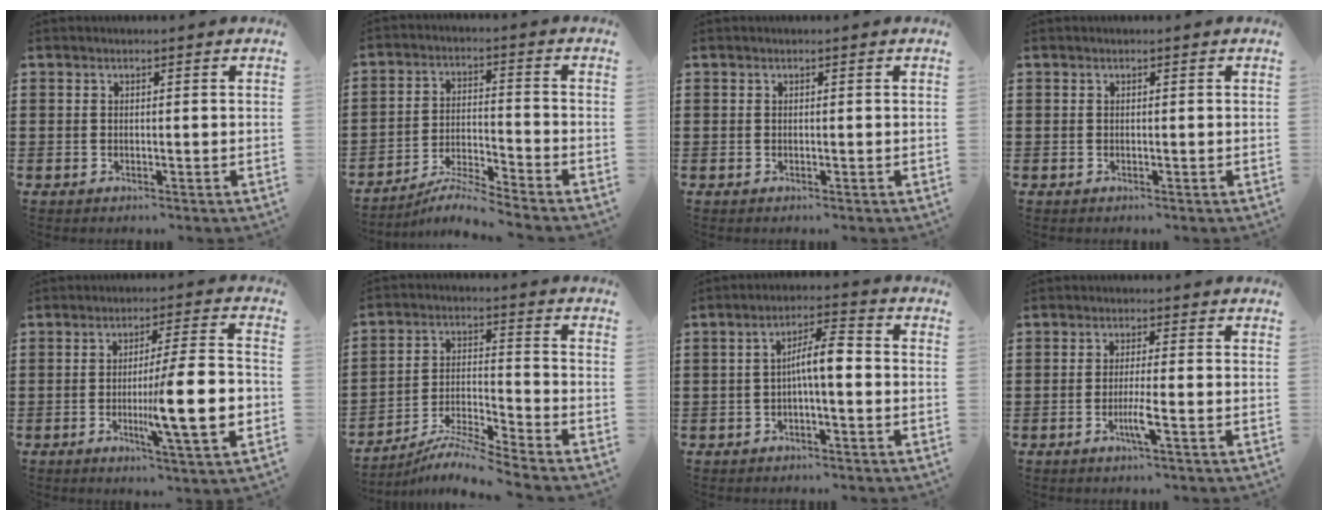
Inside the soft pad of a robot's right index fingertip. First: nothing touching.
{"total": 5.4, "force": [-5.2, -0.3, 1.5], "torque": [-0.035, -0.007, -0.103]}
{"total": 0.0}
{"total": 0.0}
{"total": 13.4, "force": [-2.8, 1.7, 13.0], "torque": [-0.197, -0.013, -0.053]}
{"total": 6.4, "force": [-6.0, -0.4, 1.9], "torque": [-0.043, -0.008, -0.121]}
{"total": 6.1, "force": [-0.4, 1.5, 5.9], "torque": [-0.111, 0.013, -0.012]}
{"total": 3.7, "force": [-1.5, -0.2, 3.3], "torque": [-0.063, -0.013, -0.030]}